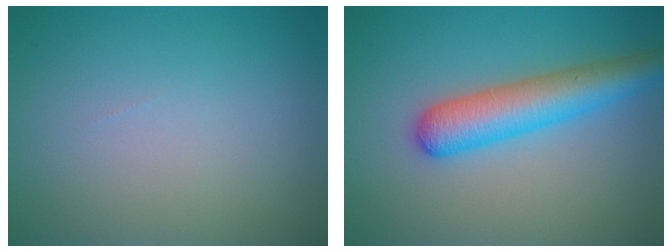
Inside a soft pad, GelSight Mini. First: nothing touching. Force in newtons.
{"total": 5.5, "press": 5.5, "slide": 0.2}